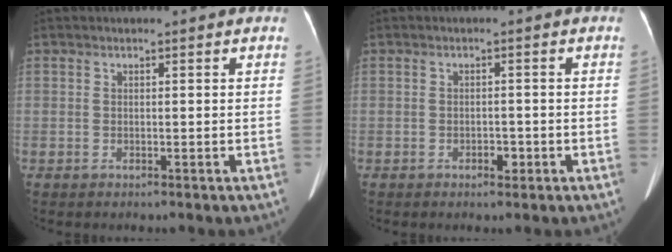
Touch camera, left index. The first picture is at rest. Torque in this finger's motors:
{"motor_torque": [-0.02, -0.01, 0.01, 0.00]}